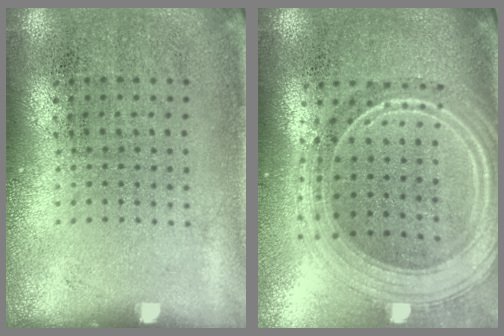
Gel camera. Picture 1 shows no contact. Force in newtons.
{"total": 2.6, "press": 2.2, "slide": 1.4}